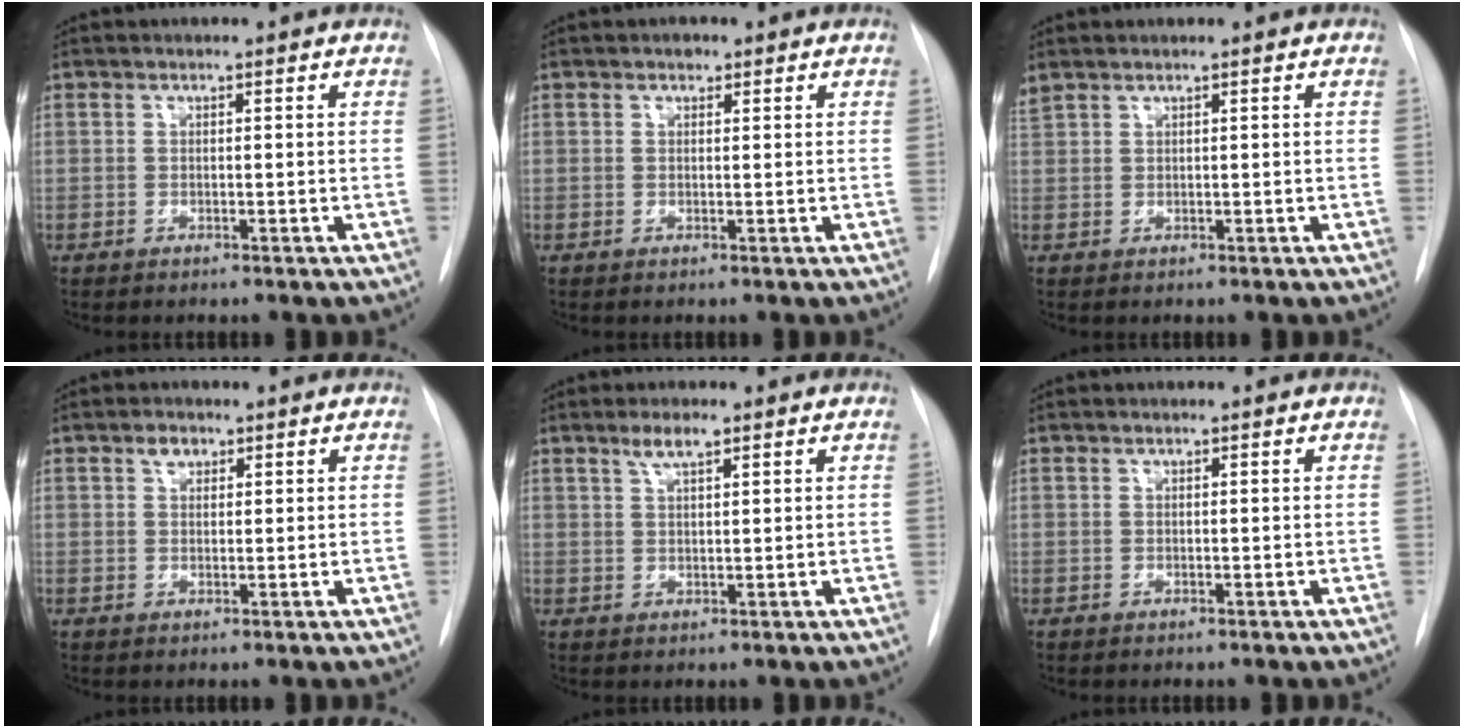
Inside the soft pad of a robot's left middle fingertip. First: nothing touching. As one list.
[{"total": 1.1, "force": [0.7, 0.7, 0.4], "torque": [-0.004, 0.000, 0.008]}, {"total": 1.7, "force": [1.6, 0.5, 0.6], "torque": [-0.027, 0.023, 0.041]}, {"total": 1.9, "force": [1.1, 1.2, 0.9], "torque": [-0.014, 0.007, 0.017]}, {"total": 3.1, "force": [2.1, 0.6, 2.2], "torque": [-0.041, 0.005, 0.038]}, {"total": 0.0}]